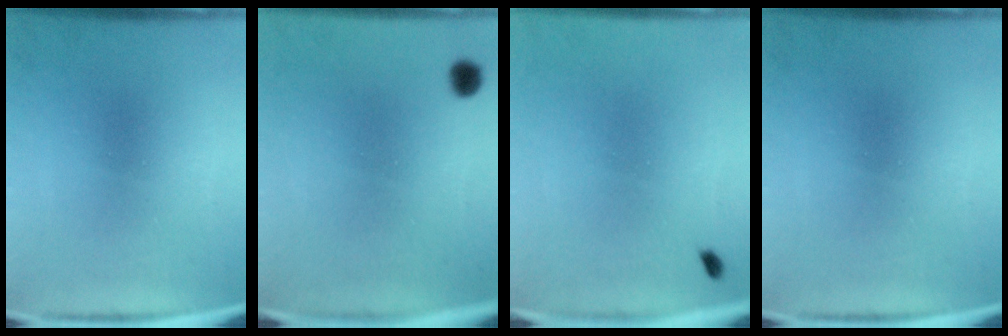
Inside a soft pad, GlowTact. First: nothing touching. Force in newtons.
{"total": 2.3}
{"total": 0.8}
{"total": 0.0}